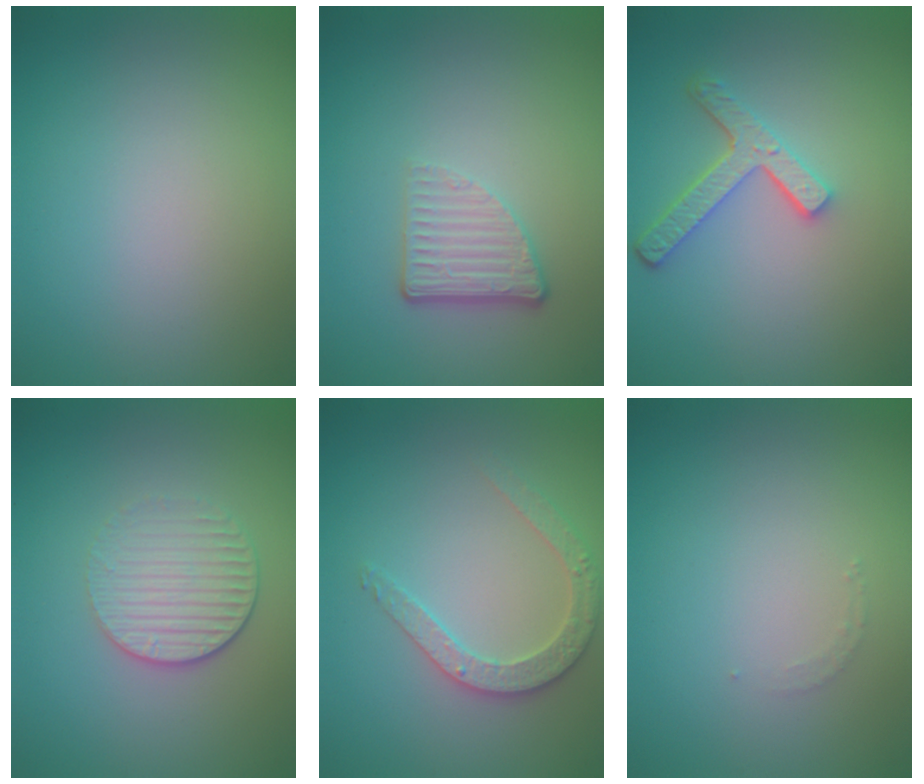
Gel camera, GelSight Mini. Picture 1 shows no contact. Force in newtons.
{"total": 3.0, "press": 2.1, "slide": 2.1}
{"total": 3.8, "press": 3.0, "slide": 2.3}
{"total": 3.3, "press": 2.7, "slide": 1.9}
{"total": 2.8, "press": 2.7, "slide": 0.5}
{"total": 0.8, "press": 0.8, "slide": 0.1}